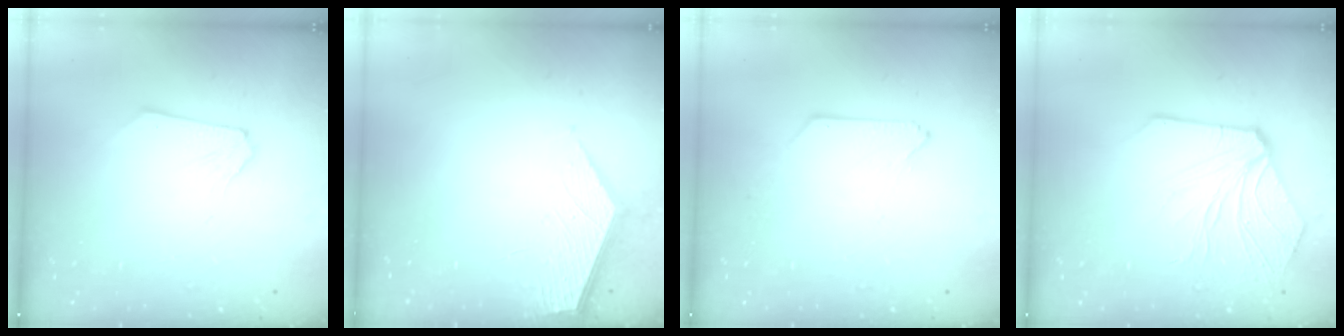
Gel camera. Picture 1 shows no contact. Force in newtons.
{"total": 2.1, "press": 2.1, "slide": 0.2}
{"total": 0.0}
{"total": 10.3, "press": 10.2, "slide": 1.7}